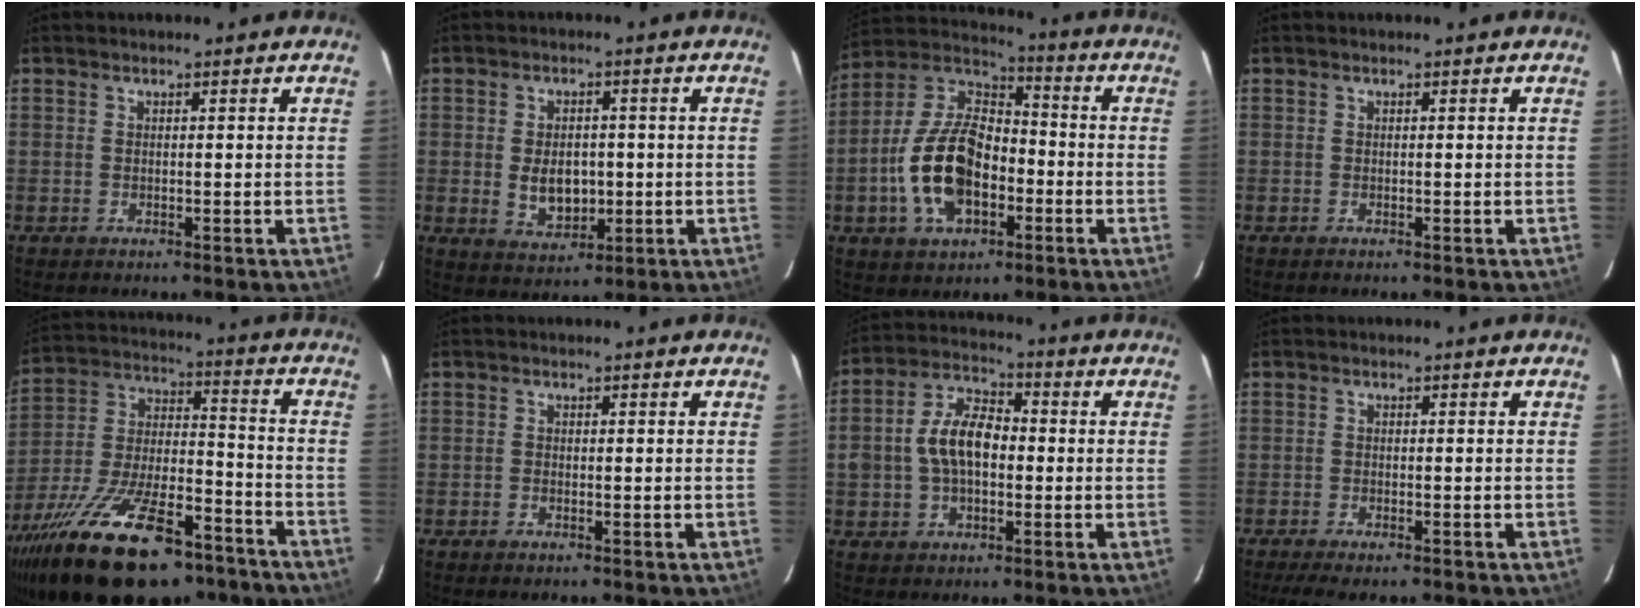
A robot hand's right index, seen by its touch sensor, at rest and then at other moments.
{"total": 6.8, "force": [-0.7, 4.6, 5.0], "torque": [-0.092, -0.004, -0.001]}
{"total": 16.5, "force": [-4.7, 9.5, 12.6], "torque": [-0.260, 0.015, -0.080]}
{"total": 0.0}
{"total": 29.8, "force": [-20.2, 11.9, 18.5], "torque": [-0.351, -0.020, -0.309]}
{"total": 0.8, "force": [-0.6, 0.3, 0.4], "torque": [-0.007, -0.001, -0.012]}
{"total": 10.0, "force": [-0.6, 6.3, 7.8], "torque": [-0.156, 0.024, -0.010]}
{"total": 6.4, "force": [-5.1, 1.5, 3.6], "torque": [-0.088, -0.023, -0.084]}